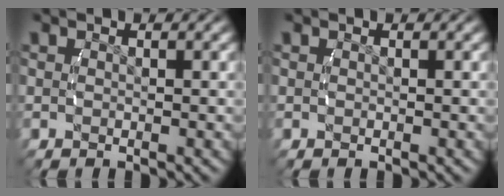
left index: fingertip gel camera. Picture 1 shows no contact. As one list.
[{"total": 0.0}]